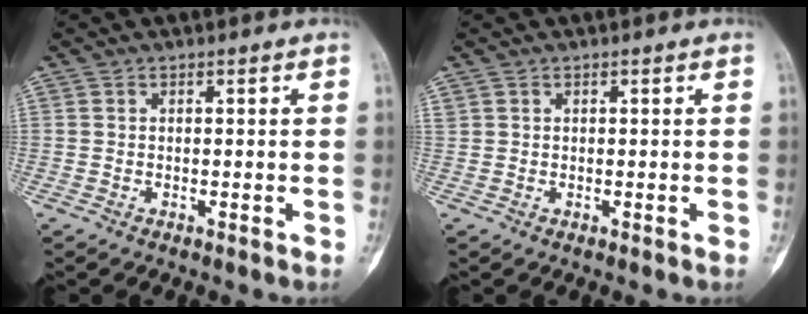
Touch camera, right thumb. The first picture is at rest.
{"total": 0.5, "force": [0.4, 0.4, 0.1], "torque": [0.002, 0.004, 0.007]}